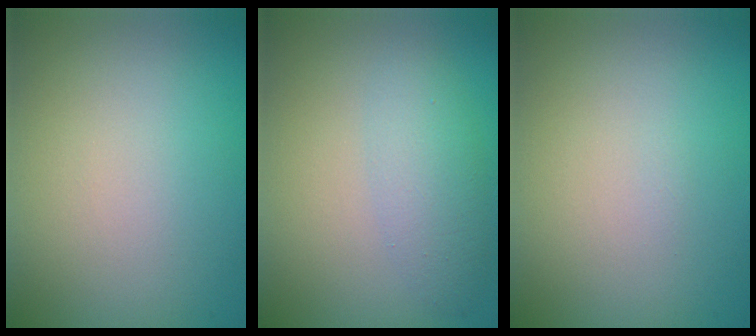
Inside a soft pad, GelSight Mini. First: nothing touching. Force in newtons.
{"total": 2.6, "press": 2.6, "slide": 0.1}
{"total": 0.0}